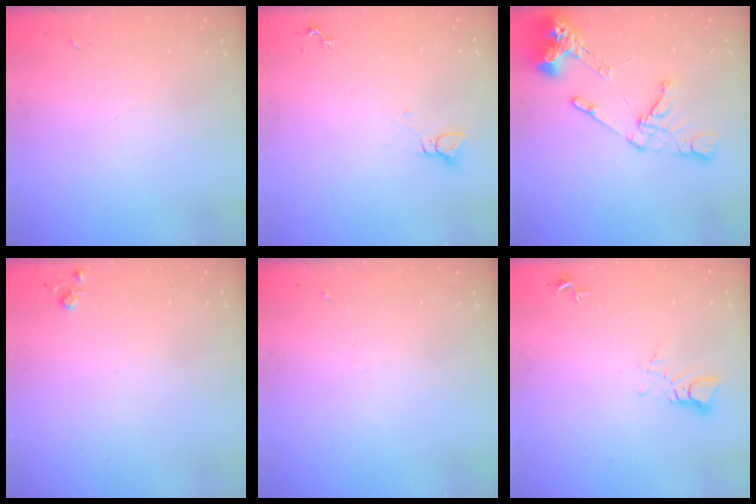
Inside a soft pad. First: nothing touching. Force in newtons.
{"total": 2.8, "press": 2.8, "slide": 0.1}
{"total": 15.7, "press": 15.5, "slide": 1.9}
{"total": 3.8, "press": 3.8, "slide": 0.5}
{"total": 0.0}
{"total": 3.8, "press": 3.7, "slide": 0.2}